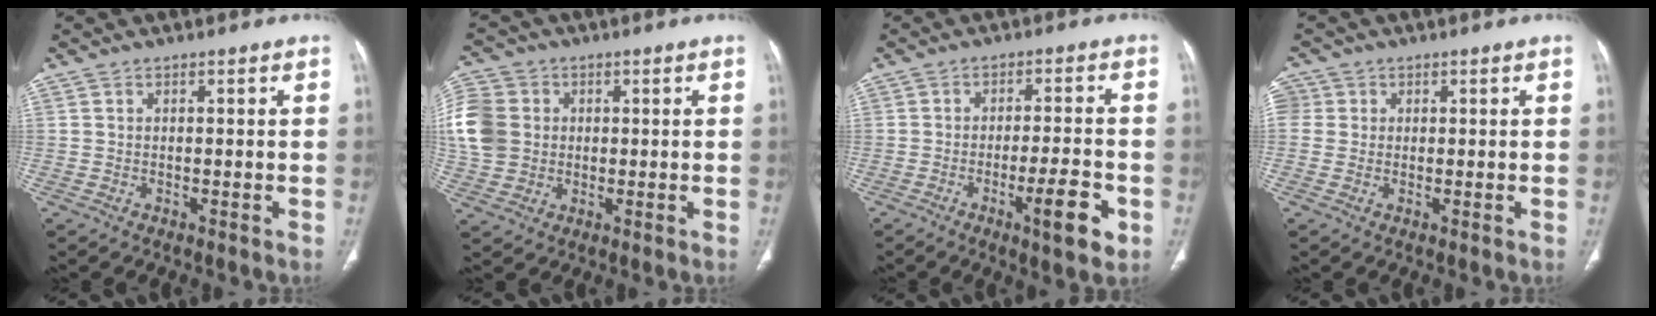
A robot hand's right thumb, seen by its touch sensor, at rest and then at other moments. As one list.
[{"total": 15.1, "force": [1.1, 13.0, 7.6], "torque": [-0.190, 0.025, 0.025]}, {"total": 8.8, "force": [-3.7, 1.8, 7.8], "torque": [-0.113, 0.012, -0.052]}, {"total": 4.1, "force": [0.8, 3.9, 1.1], "torque": [-0.014, 0.011, 0.015]}]